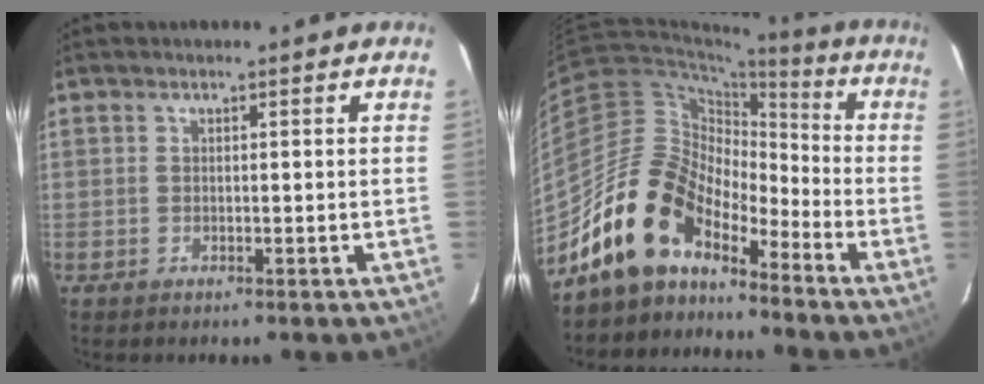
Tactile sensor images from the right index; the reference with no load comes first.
{"total": 14.1, "force": [-11.3, 6.6, 5.4], "torque": [-0.099, 0.026, -0.216]}